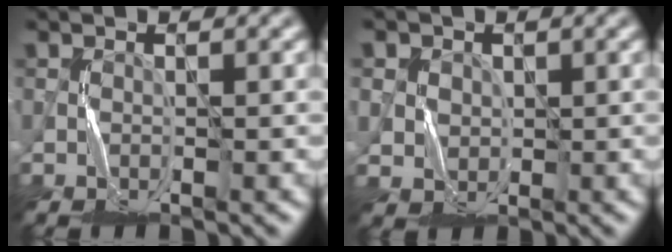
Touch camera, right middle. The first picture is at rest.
{"total": 3.1, "force": [1.1, 2.8, 0.8], "torque": [-0.036, 0.002, 0.028]}